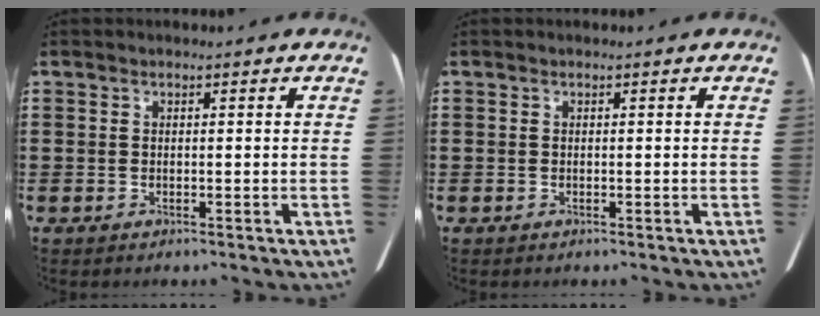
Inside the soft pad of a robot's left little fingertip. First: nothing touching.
{"total": 0.0}